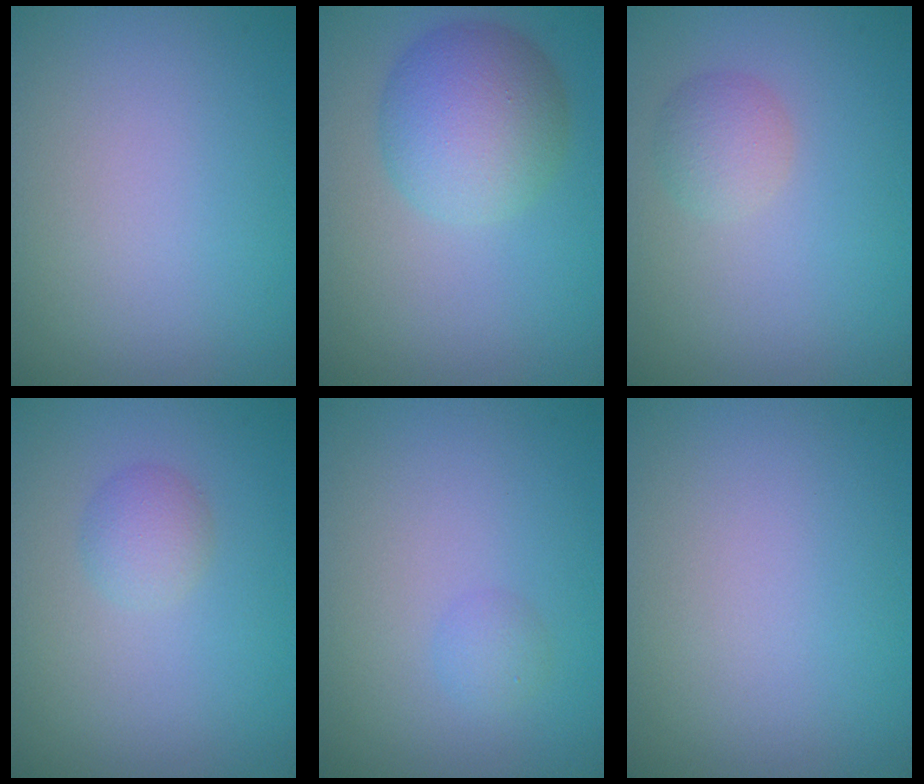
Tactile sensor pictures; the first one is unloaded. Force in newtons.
{"total": 6.2, "press": 6.2, "slide": 0.1}
{"total": 2.0, "press": 2.0, "slide": 0.1}
{"total": 1.8, "press": 1.8, "slide": 0.1}
{"total": 1.0, "press": 1.0, "slide": 0.0}
{"total": 0.0}